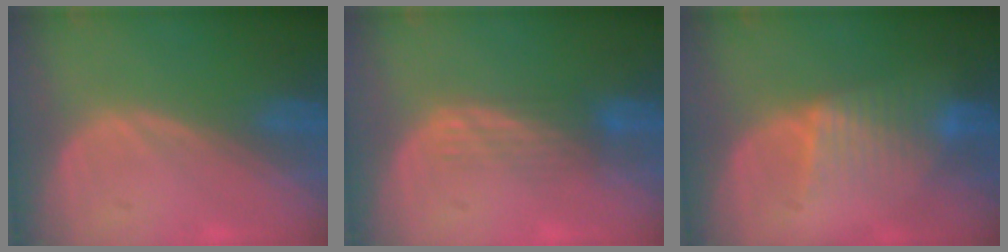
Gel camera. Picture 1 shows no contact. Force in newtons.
{"total": 3.4, "press": 3.0, "slide": 1.7}
{"total": 5.0, "press": 4.9, "slide": 0.4}